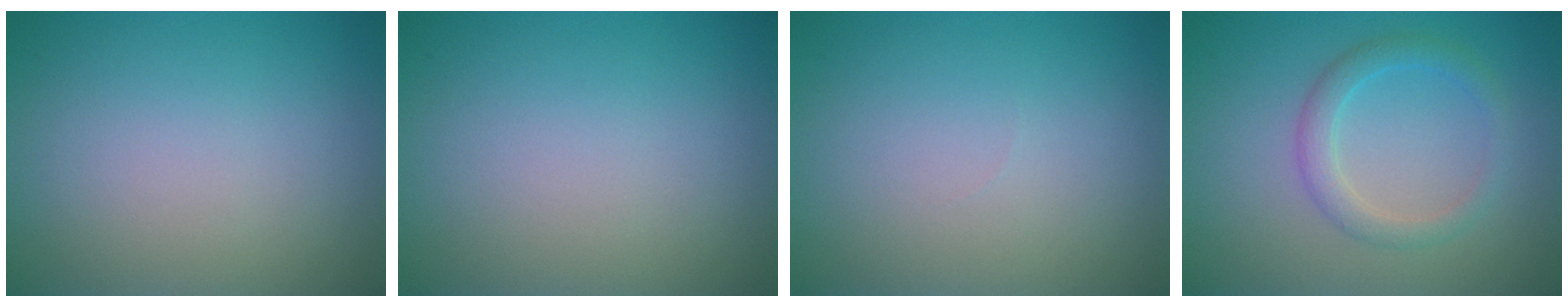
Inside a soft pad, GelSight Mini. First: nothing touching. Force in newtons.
{"total": 0.0}
{"total": 0.0}
{"total": 2.5, "press": 2.4, "slide": 0.2}